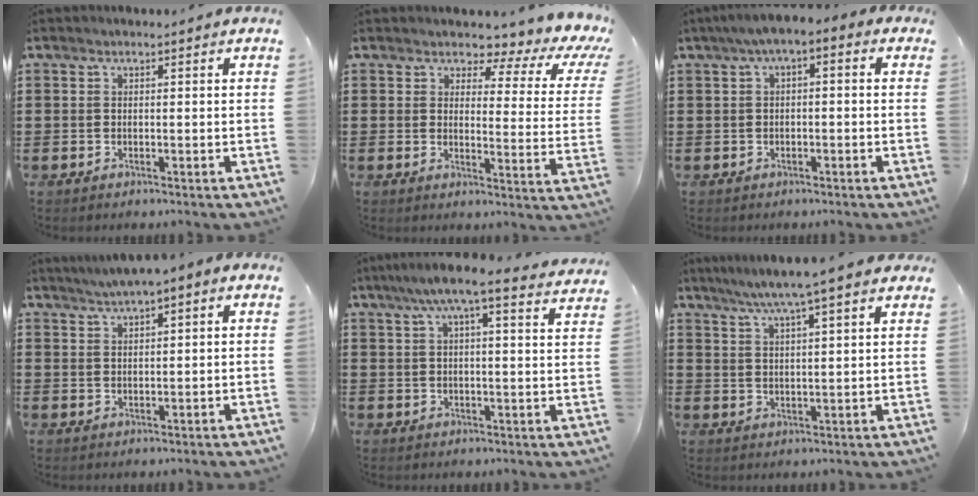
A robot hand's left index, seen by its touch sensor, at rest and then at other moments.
{"total": 3.6, "force": [2.5, 1.2, 2.3], "torque": [-0.048, -0.025, 0.031]}
{"total": 2.6, "force": [-1.3, 1.1, 2.0], "torque": [-0.045, 0.004, -0.034]}
{"total": 1.3, "force": [0.6, 0.3, 1.2], "torque": [-0.021, 0.004, 0.010]}
{"total": 7.0, "force": [5.4, 0.4, 4.4], "torque": [-0.102, -0.012, 0.094]}
{"total": 6.1, "force": [4.5, 0.0, 4.0], "torque": [-0.090, -0.012, 0.077]}